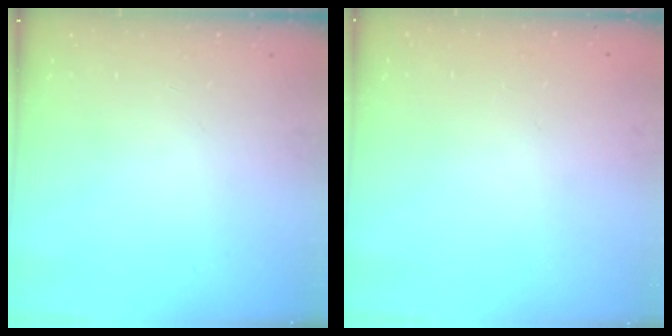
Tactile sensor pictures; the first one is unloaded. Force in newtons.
{"total": 0.0}